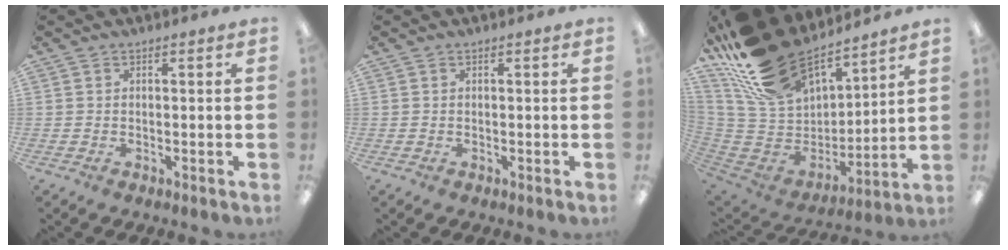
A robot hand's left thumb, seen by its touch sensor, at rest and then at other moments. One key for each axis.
{"total": 0.0}
{"total": 23.8, "fx": 18.3, "fy": 11.7, "fz": 9.8, "tx": -0.201, "ty": -0.106, "tz": 0.346}